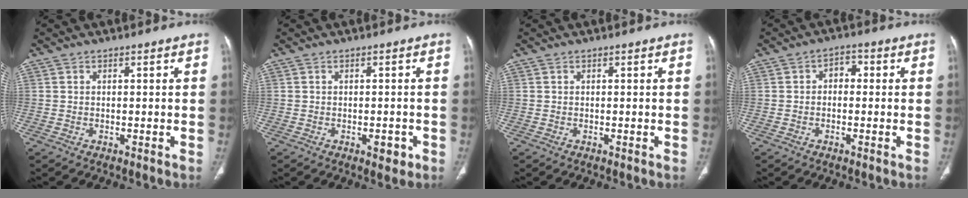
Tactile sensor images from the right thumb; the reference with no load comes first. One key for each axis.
{"total": 2.5, "fx": -1.1, "fy": 1.3, "fz": 1.9, "tx": -0.013, "ty": 0.001, "tz": -0.011}
{"total": 0.0}
{"total": 2.9, "fx": -0.1, "fy": 2.1, "fz": 2.1, "tx": -0.016, "ty": 0.013, "tz": -0.013}